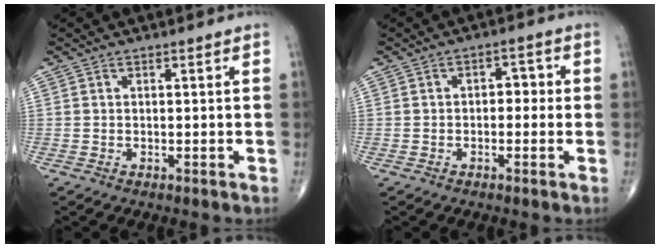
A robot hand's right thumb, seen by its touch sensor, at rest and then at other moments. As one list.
[{"total": 3.3, "force": [-0.1, 2.2, 2.5], "torque": [-0.011, 0.015, -0.009]}]